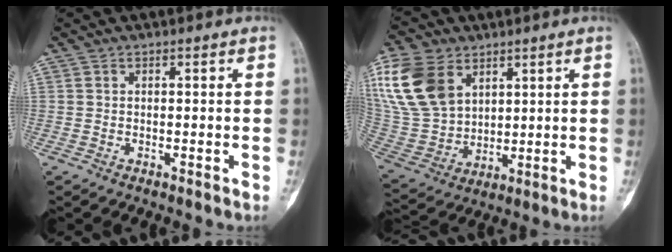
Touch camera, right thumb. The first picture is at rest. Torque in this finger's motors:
{"motor_torque": [-0.40, 1.35, 1.40, 0.63, 0.13]}